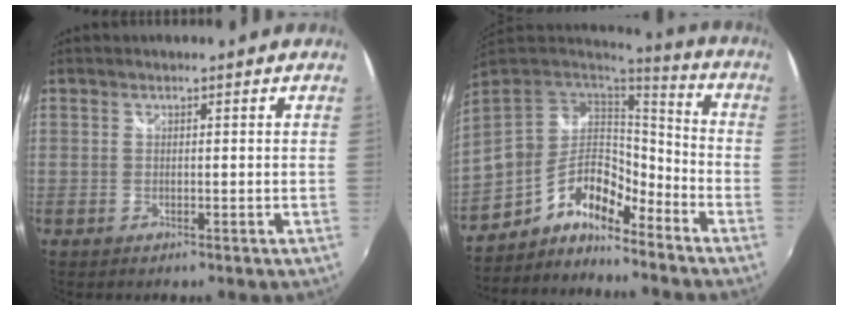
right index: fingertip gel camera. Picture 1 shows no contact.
{"total": 14.2, "force": [-8.9, 8.0, 7.6], "torque": [-0.166, 0.014, -0.173]}